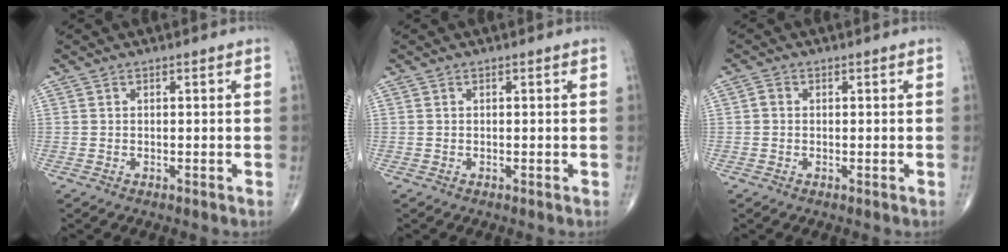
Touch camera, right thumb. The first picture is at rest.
{"total": 0.0}
{"total": 1.2, "force": [0.0, 1.0, 0.6], "torque": [-0.007, 0.002, -0.002]}